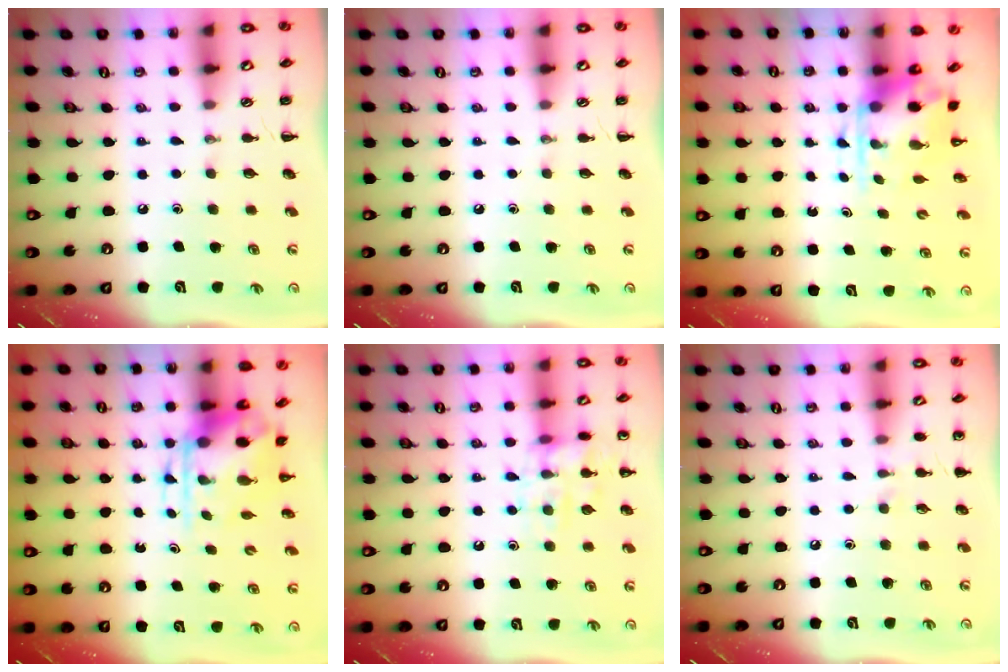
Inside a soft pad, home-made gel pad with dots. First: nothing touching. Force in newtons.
{"total": 0.0}
{"total": 3.8, "press": 3.7, "slide": 0.9}
{"total": 5.7, "press": 5.5, "slide": 1.3}
{"total": 11.3, "press": 11.3, "slide": 0.5}
{"total": 5.0, "press": 4.7, "slide": 1.6}